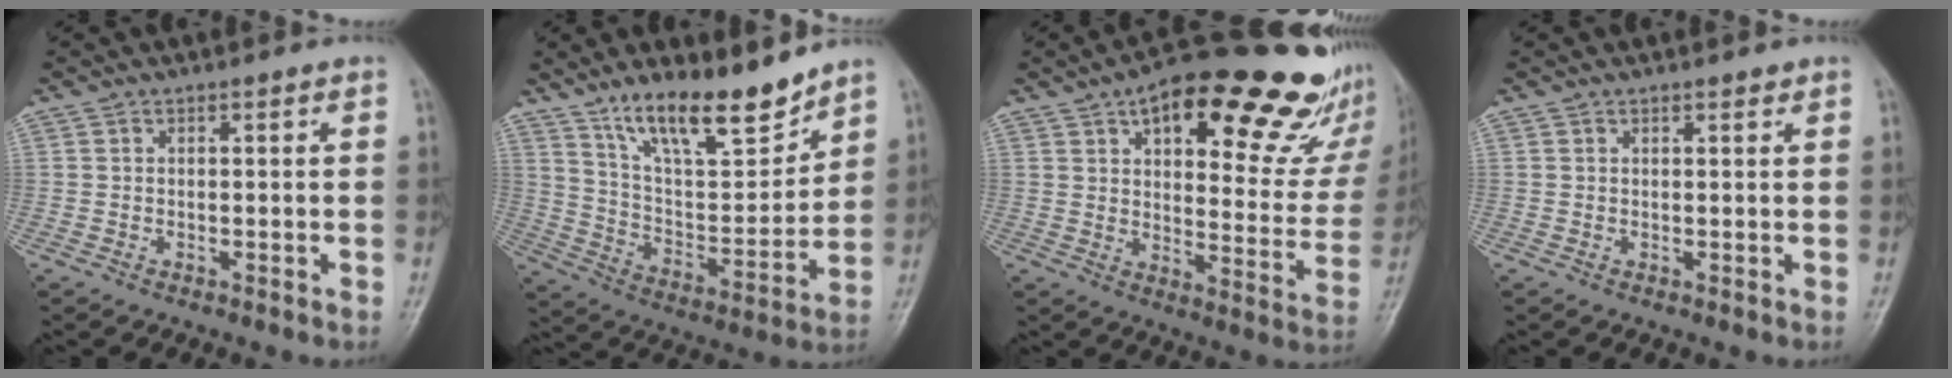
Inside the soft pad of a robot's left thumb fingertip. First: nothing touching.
{"total": 15.9, "force": [12.2, 4.6, 9.1], "torque": [-0.120, -0.080, 0.221]}
{"total": 27.4, "force": [17.0, 10.2, 19.0], "torque": [-0.220, -0.052, 0.227]}
{"total": 0.9, "force": [0.7, 0.3, 0.4], "torque": [-0.006, -0.004, 0.008]}